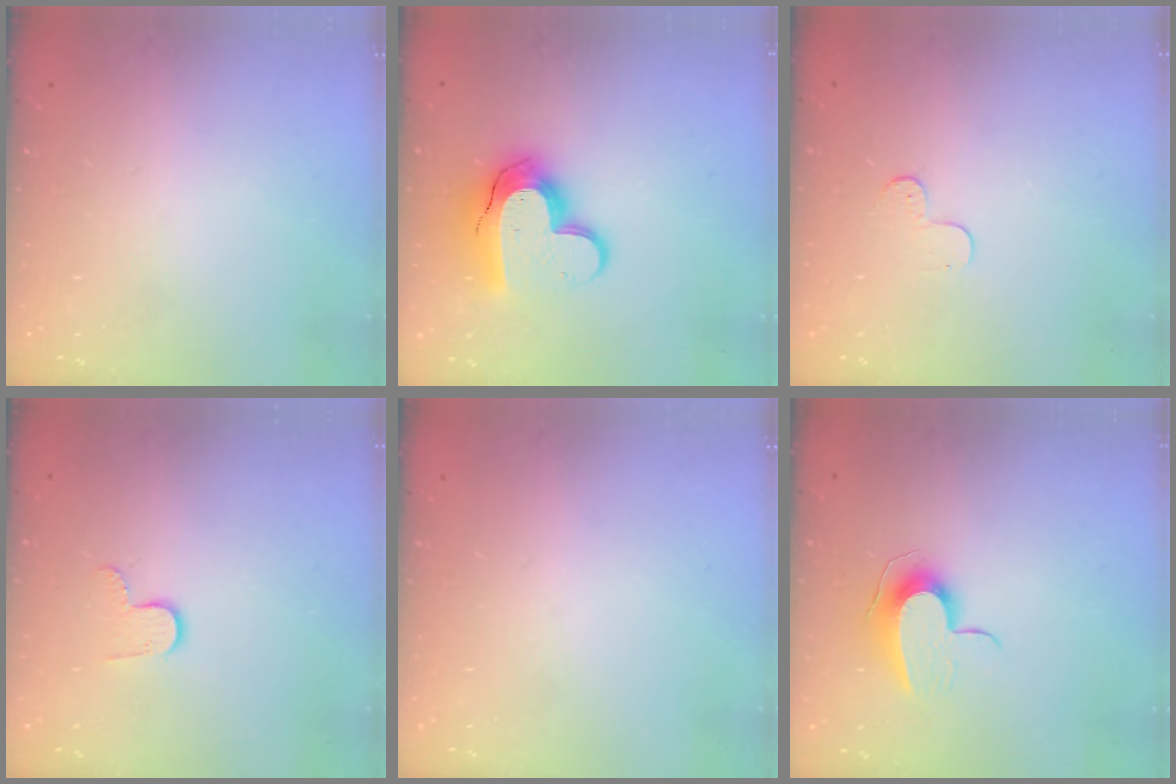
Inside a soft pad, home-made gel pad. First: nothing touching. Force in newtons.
{"total": 15.4, "press": 15.3, "slide": 1.1}
{"total": 3.9, "press": 3.9, "slide": 0.4}
{"total": 7.0, "press": 7.0, "slide": 0.6}
{"total": 0.0}
{"total": 9.2, "press": 9.2, "slide": 0.5}